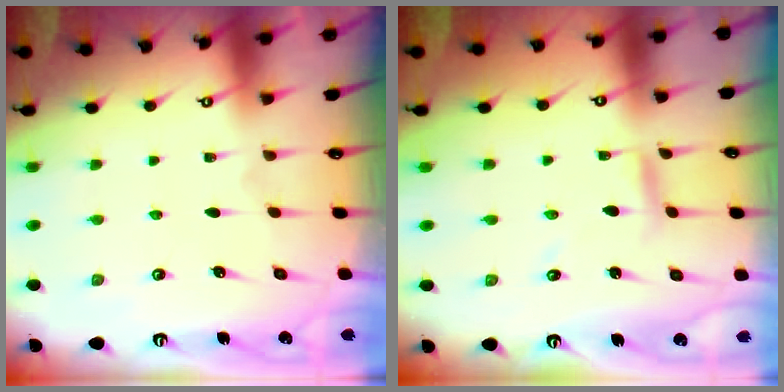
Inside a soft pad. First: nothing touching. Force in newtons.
{"total": 3.1, "press": 3.1, "slide": 0.2}